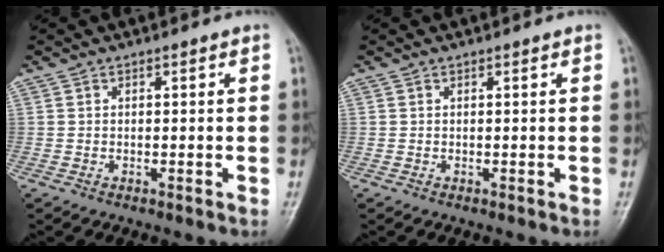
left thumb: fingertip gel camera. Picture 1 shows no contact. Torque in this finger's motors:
{"motor_torque": [0.00, 0.01, 0.03, -0.03, 0.00]}